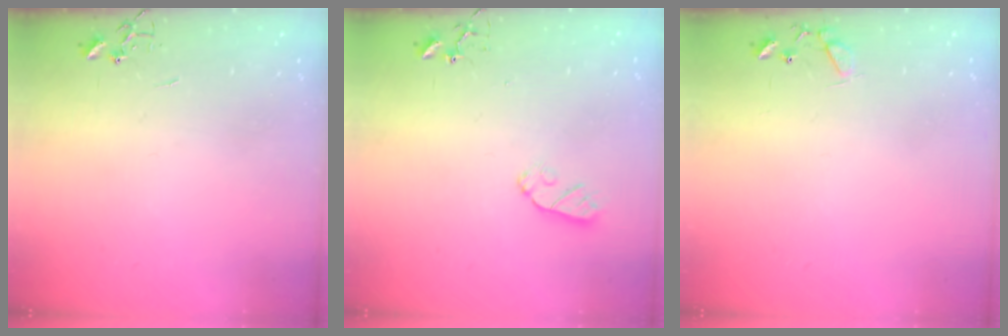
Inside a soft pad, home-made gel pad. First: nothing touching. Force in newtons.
{"total": 6.6, "press": 6.6, "slide": 0.2}
{"total": 7.7, "press": 7.7, "slide": 0.5}